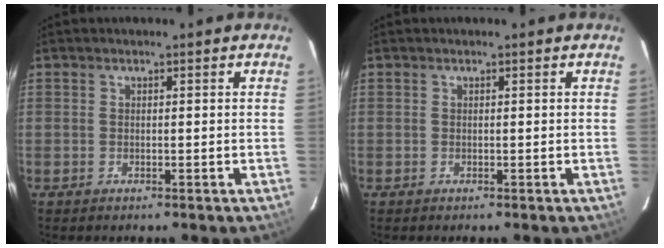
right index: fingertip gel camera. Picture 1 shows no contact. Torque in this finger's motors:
{"motor_torque": [0.00, 0.00, 0.00, 0.00]}